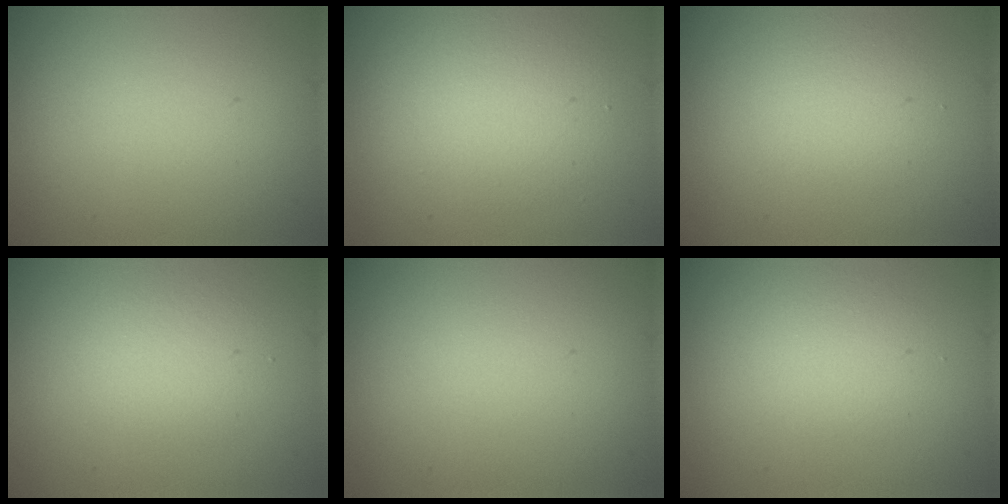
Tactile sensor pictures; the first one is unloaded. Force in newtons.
{"total": 4.1, "press": 4.1, "slide": 0.4}
{"total": 2.4, "press": 2.4, "slide": 0.2}
{"total": 2.2, "press": 2.2, "slide": 0.3}
{"total": 0.0}
{"total": 2.1, "press": 2.1, "slide": 0.0}